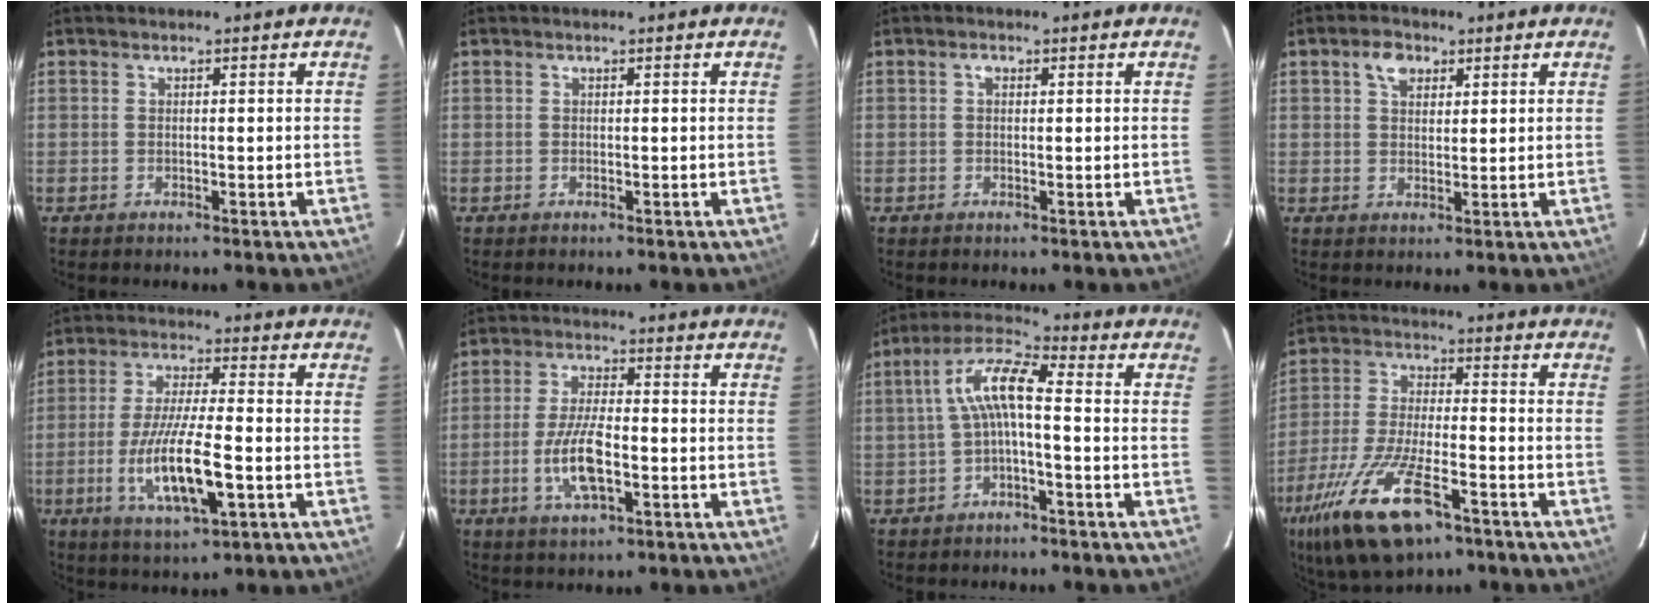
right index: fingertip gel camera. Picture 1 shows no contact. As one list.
[{"total": 0.0}, {"total": 0.8, "force": [0.2, 0.6, 0.5], "torque": [-0.009, 0.005, 0.002]}, {"total": 3.9, "force": [1.9, 2.6, 2.1], "torque": [-0.034, 0.012, 0.034]}, {"total": 12.9, "force": [-3.8, 2.6, 12.0], "torque": [-0.236, -0.019, -0.068]}, {"total": 8.8, "force": [-2.7, 2.8, 7.9], "torque": [-0.162, -0.002, -0.051]}, {"total": 7.9, "force": [-0.9, 1.8, 7.6], "torque": [-0.164, 0.022, -0.020]}, {"total": 17.7, "force": [-10.3, 6.4, 12.9], "torque": [-0.273, -0.043, -0.190]}]